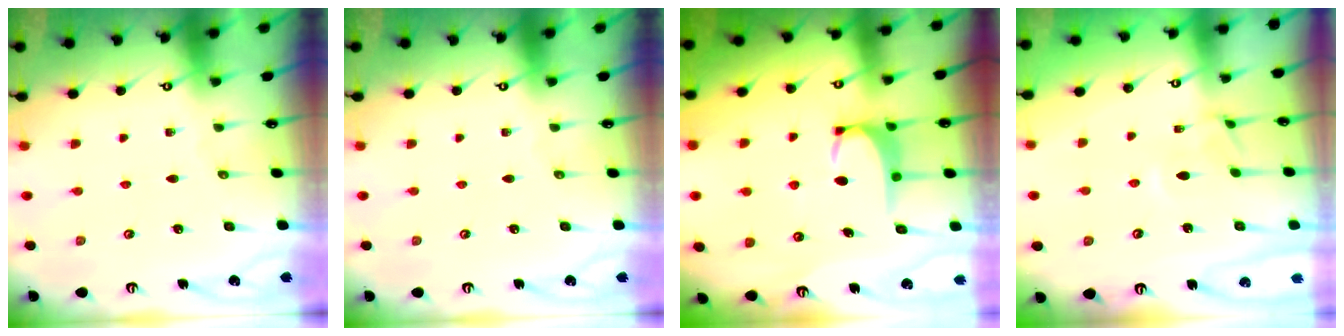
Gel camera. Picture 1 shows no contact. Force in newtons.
{"total": 0.0}
{"total": 3.5, "press": 3.5, "slide": 0.5}
{"total": 2.2, "press": 2.0, "slide": 0.8}